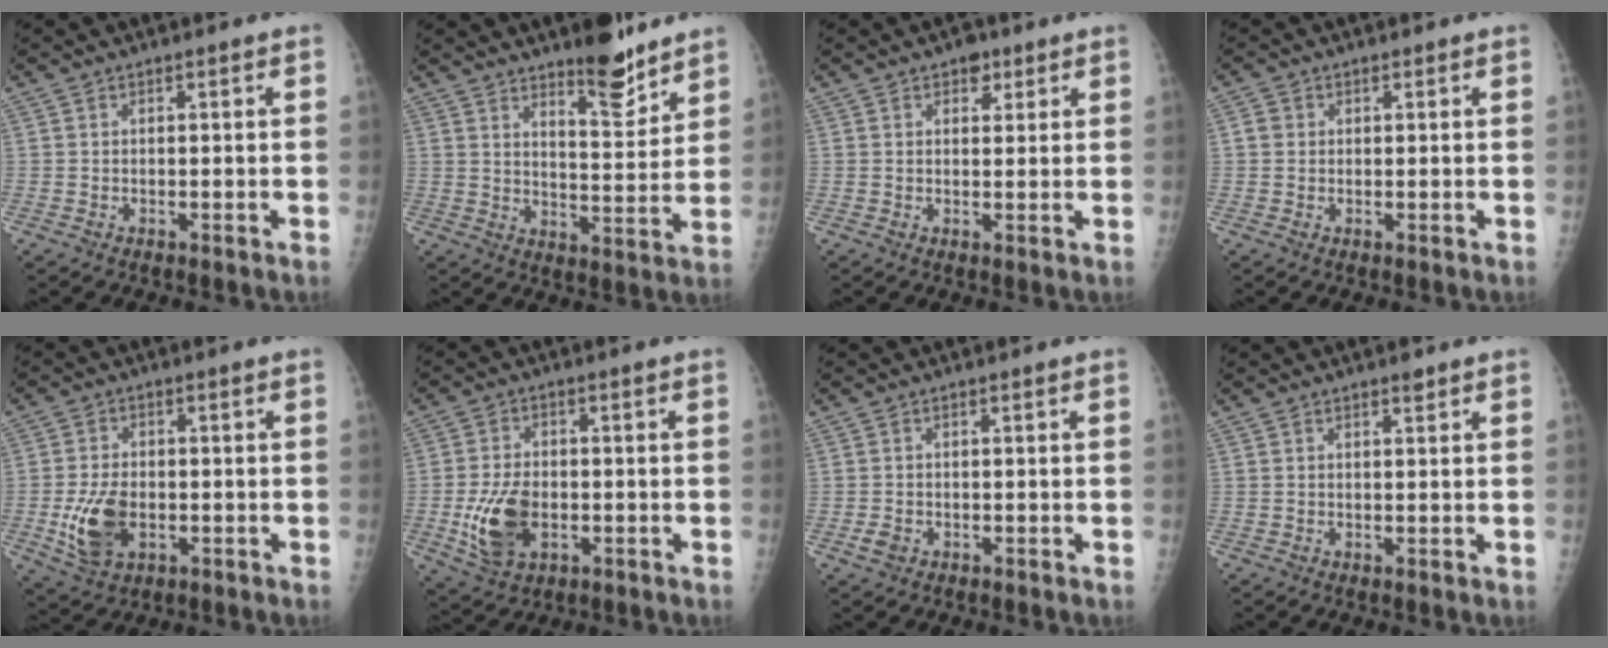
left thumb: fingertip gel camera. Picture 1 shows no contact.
{"total": 9.9, "force": [7.6, 2.8, 5.8], "torque": [-0.064, -0.062, 0.120]}
{"total": 2.9, "force": [1.7, 1.8, 1.4], "torque": [0.002, -0.006, 0.021]}
{"total": 1.8, "force": [0.3, 1.7, 0.7], "torque": [-0.003, 0.002, 0.003]}
{"total": 8.7, "force": [-2.2, 5.4, 6.6], "torque": [-0.121, 0.004, -0.031]}
{"total": 9.9, "force": [-2.4, 6.1, 7.4], "torque": [-0.133, 0.005, -0.034]}
{"total": 1.8, "force": [-0.7, 1.3, 0.9], "torque": [-0.019, 0.001, -0.012]}
{"total": 0.9, "force": [0.7, 0.3, 0.6], "torque": [-0.005, -0.004, 0.011]}